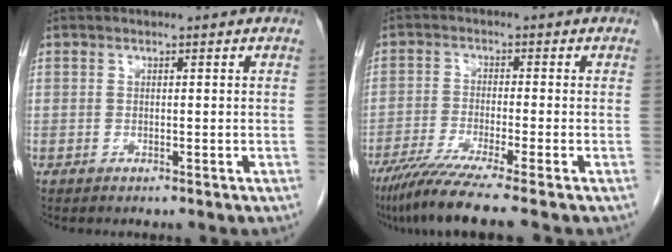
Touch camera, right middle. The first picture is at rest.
{"total": 8.8, "force": [-6.8, -1.3, 5.5], "torque": [-0.087, -0.031, -0.114]}